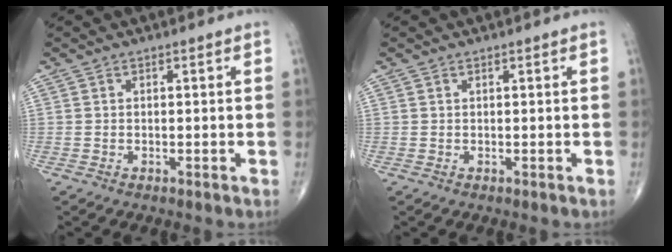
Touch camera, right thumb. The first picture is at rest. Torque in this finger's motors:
{"motor_torque": [-0.07, 0.13, -0.21, -0.06, 0.01]}